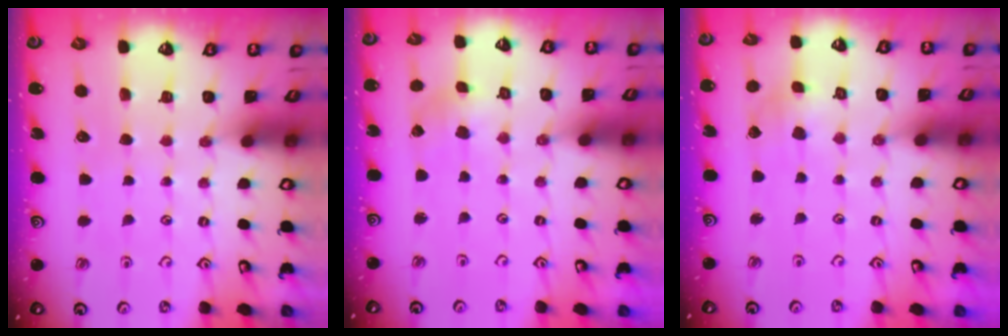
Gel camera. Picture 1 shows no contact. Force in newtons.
{"total": 1.2, "press": 1.2, "slide": 0.2}
{"total": 3.3, "press": 3.2, "slide": 0.4}